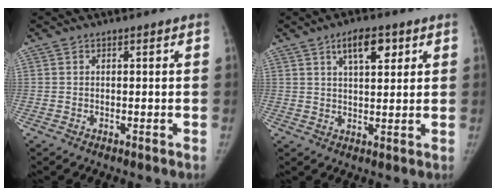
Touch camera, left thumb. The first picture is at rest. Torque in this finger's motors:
{"motor_torque": [0.21, -0.06, 0.69, -0.34, 0.20]}